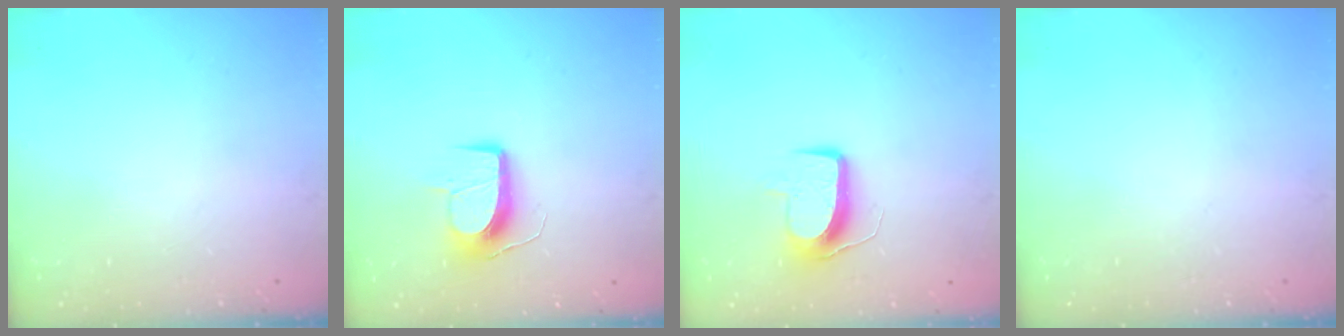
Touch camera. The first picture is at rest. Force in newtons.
{"total": 10.7, "press": 10.7, "slide": 0.4}
{"total": 11.0, "press": 11.0, "slide": 0.9}
{"total": 0.0}